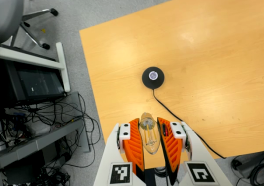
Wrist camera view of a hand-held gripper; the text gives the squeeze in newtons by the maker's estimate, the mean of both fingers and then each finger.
{"total": 22.8, "left": 24.5, "right": 21.0}